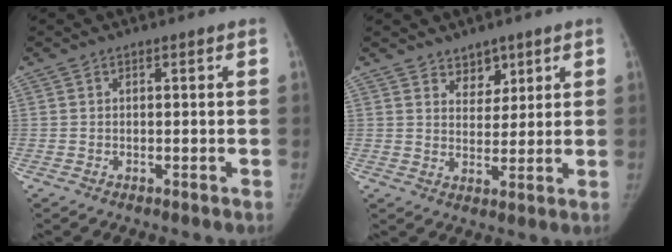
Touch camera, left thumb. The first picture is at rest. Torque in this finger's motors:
{"motor_torque": [-0.07, 0.02, -0.03, 0.12, -0.04]}